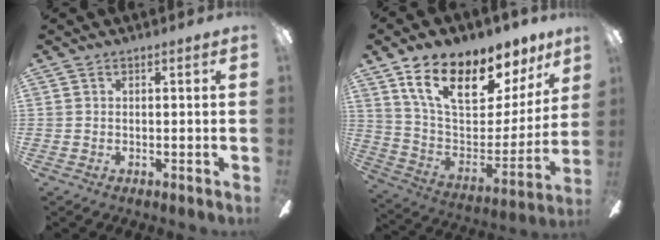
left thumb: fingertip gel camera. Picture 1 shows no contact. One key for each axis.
{"total": 18.8, "fx": 12.3, "fy": 8.4, "fz": 11.4, "tx": -0.196, "ty": -0.076, "tz": 0.214}